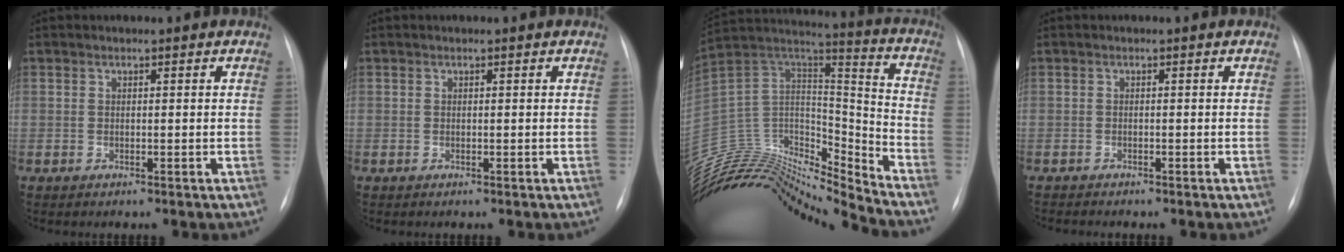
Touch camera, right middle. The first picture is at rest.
{"total": 0.0}
{"total": 22.7, "force": [-21.8, 2.7, 5.7], "torque": [-0.107, 0.063, -0.373]}
{"total": 1.2, "force": [-1.1, 0.2, 0.2], "torque": [-0.003, -0.004, -0.017]}